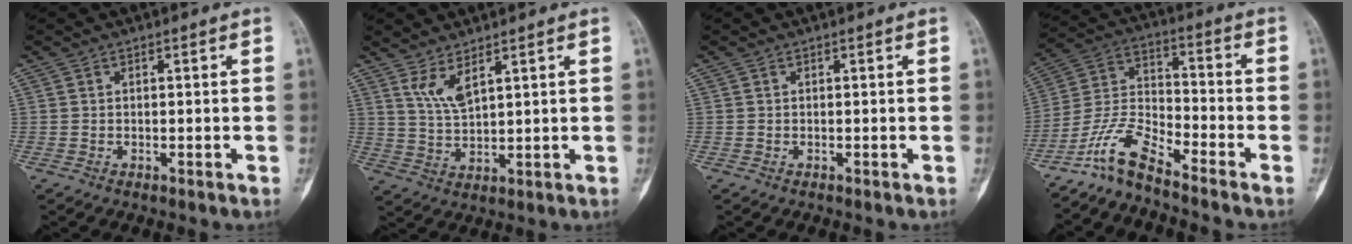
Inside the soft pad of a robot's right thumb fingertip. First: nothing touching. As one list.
[{"total": 4.9, "force": [3.0, 1.3, 3.6], "torque": [-0.076, -0.027, 0.071]}, {"total": 0.0}, {"total": 9.0, "force": [-7.7, 1.5, 4.3], "torque": [-0.100, 0.065, -0.161]}]